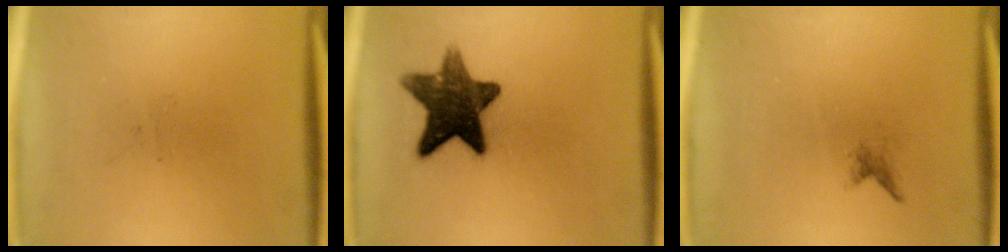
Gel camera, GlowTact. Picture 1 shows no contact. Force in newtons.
{"total": 12.3}
{"total": 0.7}